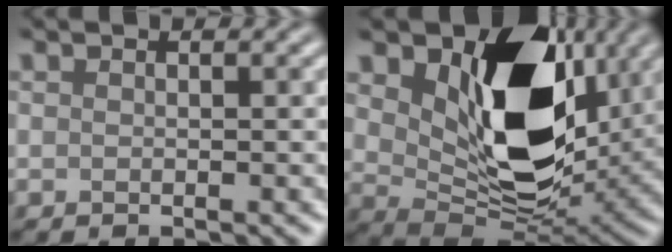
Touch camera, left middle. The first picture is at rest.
{"total": 9.1, "force": [2.6, 5.6, 6.6], "torque": [-0.131, -0.032, 0.081]}